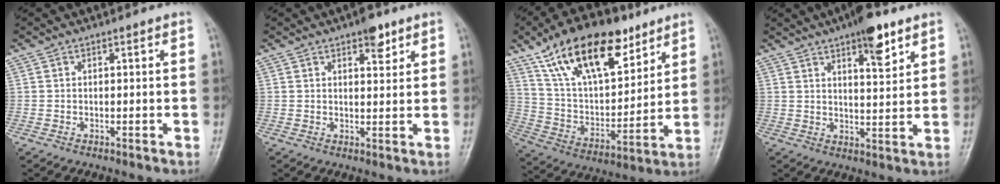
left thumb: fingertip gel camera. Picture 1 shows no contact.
{"total": 4.1, "force": [2.6, 1.7, 2.6], "torque": [-0.022, -0.012, 0.035]}
{"total": 22.4, "force": [13.6, 10.5, 14.4], "torque": [-0.216, -0.041, 0.249]}
{"total": 8.4, "force": [5.1, 2.5, 6.2], "torque": [-0.076, -0.027, 0.075]}